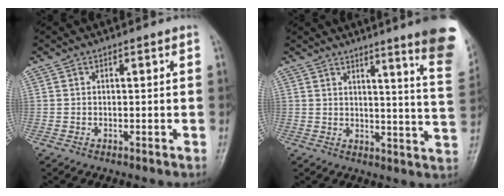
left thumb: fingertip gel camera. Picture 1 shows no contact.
{"total": 16.2, "force": [10.8, 0.9, 12.1], "torque": [-0.127, -0.074, 0.117]}